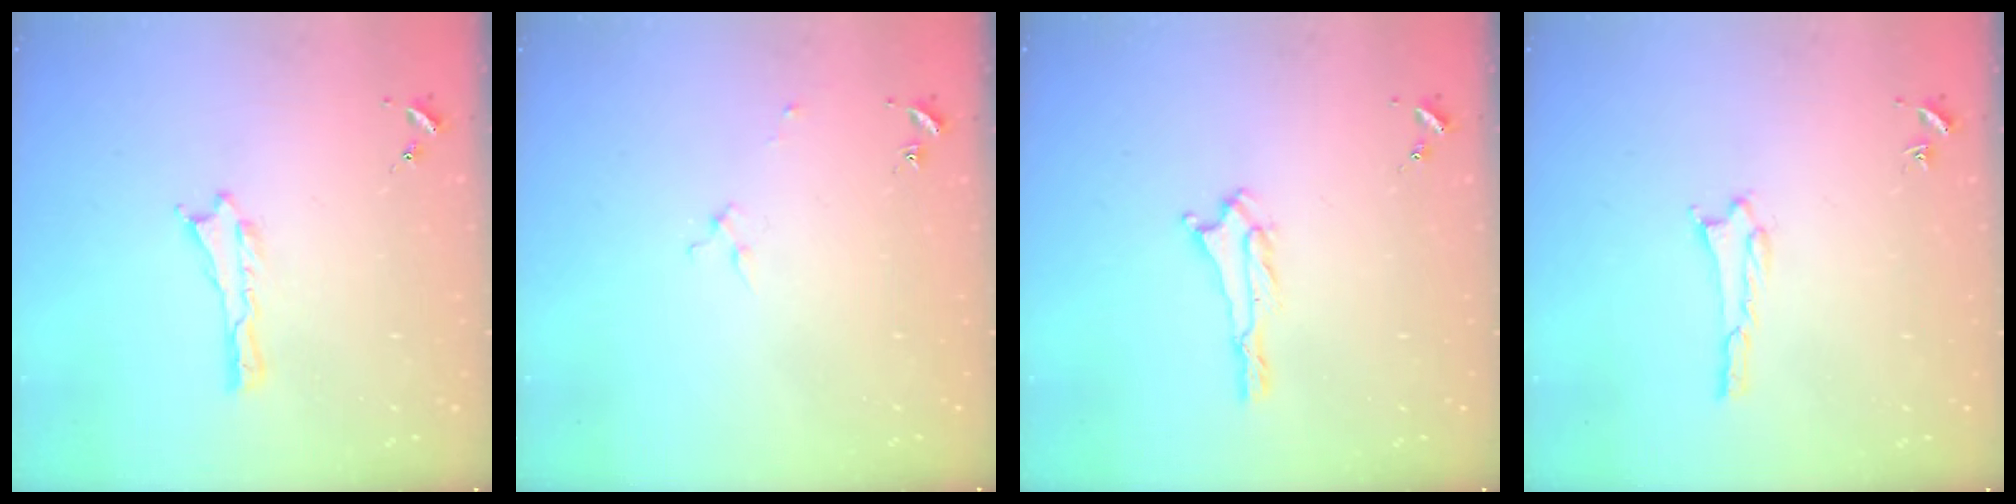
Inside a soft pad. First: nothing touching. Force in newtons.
{"total": 2.0, "press": 1.9, "slide": 0.2}
{"total": 0.8, "press": 0.8, "slide": 0.1}
{"total": 1.9, "press": 1.9, "slide": 0.2}